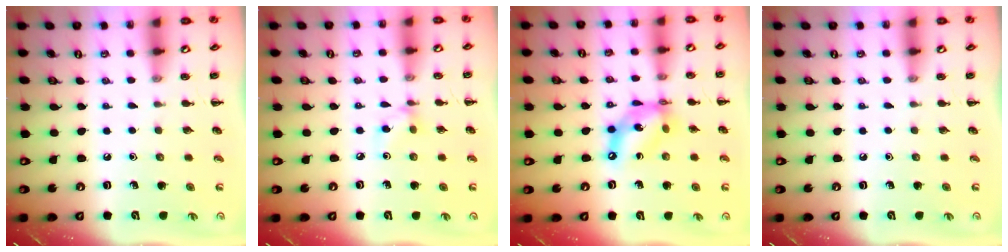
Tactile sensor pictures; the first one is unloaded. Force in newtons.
{"total": 3.8, "press": 3.6, "slide": 1.1}
{"total": 12.3, "press": 11.9, "slide": 3.3}
{"total": 0.0}